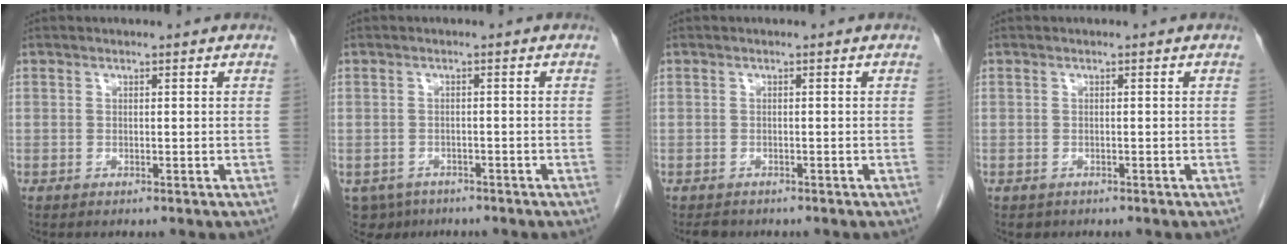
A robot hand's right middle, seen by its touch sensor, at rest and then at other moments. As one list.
[{"total": 5.3, "force": [-3.9, 3.5, 0.9], "torque": [-0.018, -0.003, -0.057]}, {"total": 1.7, "force": [-1.5, 0.8, 0.4], "torque": [-0.017, -0.005, -0.021]}, {"total": 0.9, "force": [-0.7, 0.6, 0.2], "torque": [-0.015, -0.002, -0.005]}]